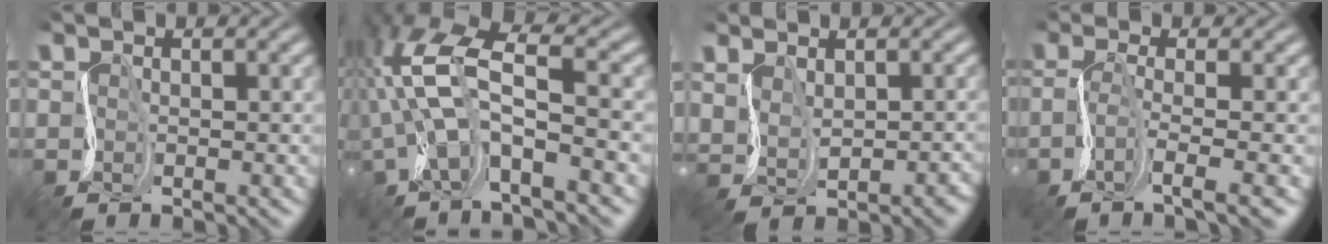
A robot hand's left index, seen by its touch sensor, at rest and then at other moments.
{"total": 8.0, "force": [-1.2, 3.0, 7.3], "torque": [-0.154, 0.012, -0.039]}
{"total": 2.6, "force": [0.9, 1.9, 1.6], "torque": [-0.029, -0.011, 0.029]}
{"total": 3.5, "force": [-1.2, 0.6, 3.3], "torque": [-0.062, -0.003, -0.031]}